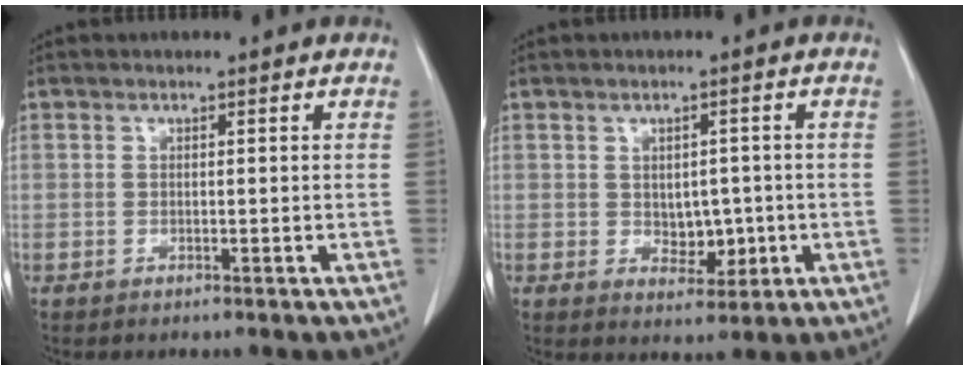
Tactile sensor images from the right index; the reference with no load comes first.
{"total": 4.4, "force": [-0.4, 3.0, 3.3], "torque": [-0.038, 0.000, 0.004]}